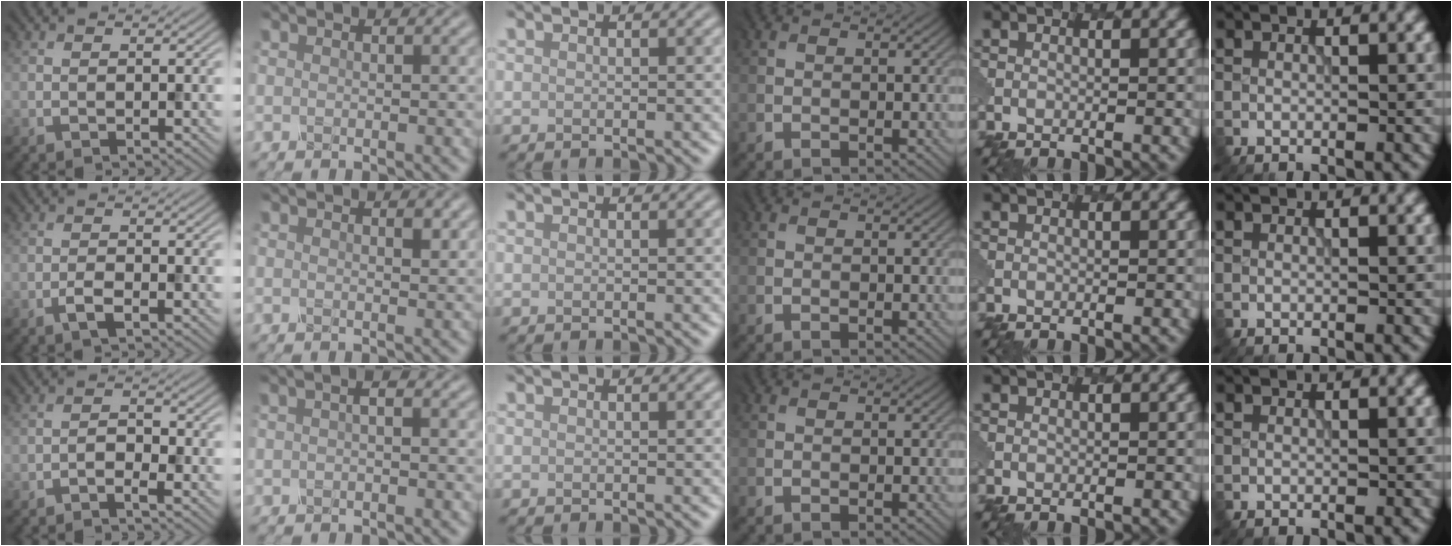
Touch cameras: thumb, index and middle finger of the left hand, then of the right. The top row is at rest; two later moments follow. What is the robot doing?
{"motion": "dispense", "object": "pipette"}